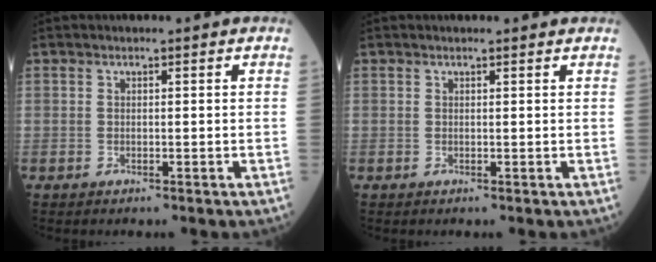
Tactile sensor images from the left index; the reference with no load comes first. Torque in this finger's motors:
{"motor_torque": [0.51, -1.15, -0.19, -0.01]}